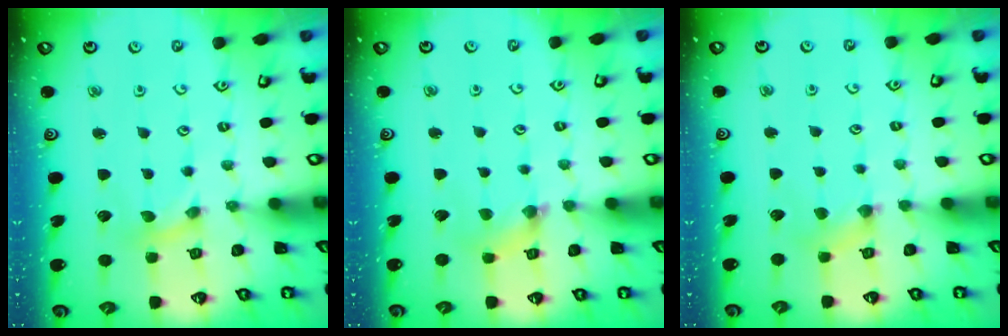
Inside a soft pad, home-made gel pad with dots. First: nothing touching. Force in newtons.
{"total": 2.4, "press": 2.4, "slide": 0.2}
{"total": 3.3, "press": 3.3, "slide": 0.4}